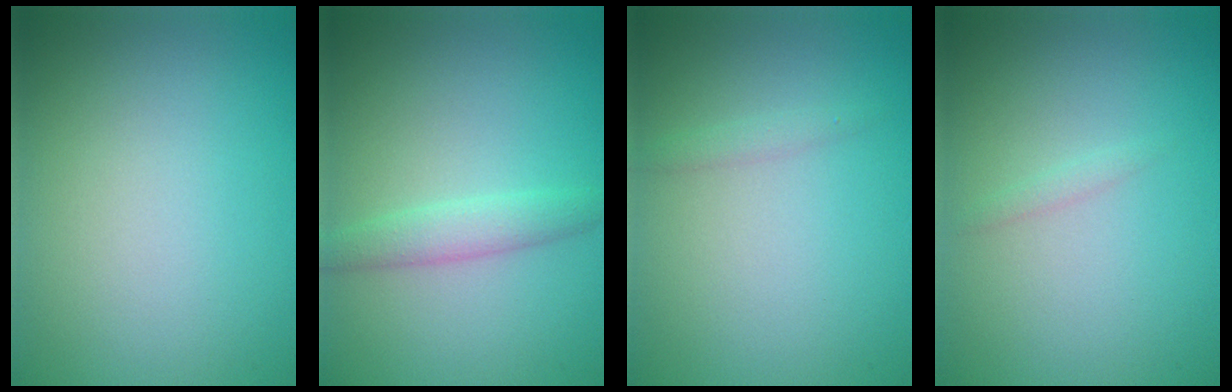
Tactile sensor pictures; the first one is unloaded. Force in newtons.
{"total": 2.2, "press": 2.2, "slide": 0.0}
{"total": 0.8, "press": 0.8, "slide": 0.0}
{"total": 0.6, "press": 0.6, "slide": 0.1}